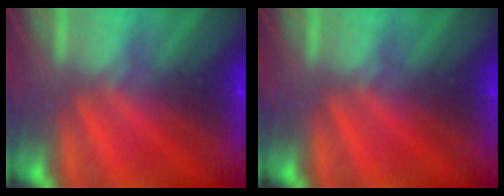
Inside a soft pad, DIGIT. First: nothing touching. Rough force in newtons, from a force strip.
{"total": 0.0}